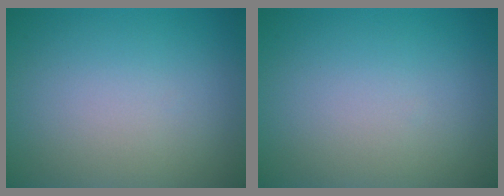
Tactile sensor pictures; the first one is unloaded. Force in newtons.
{"total": 0.0}